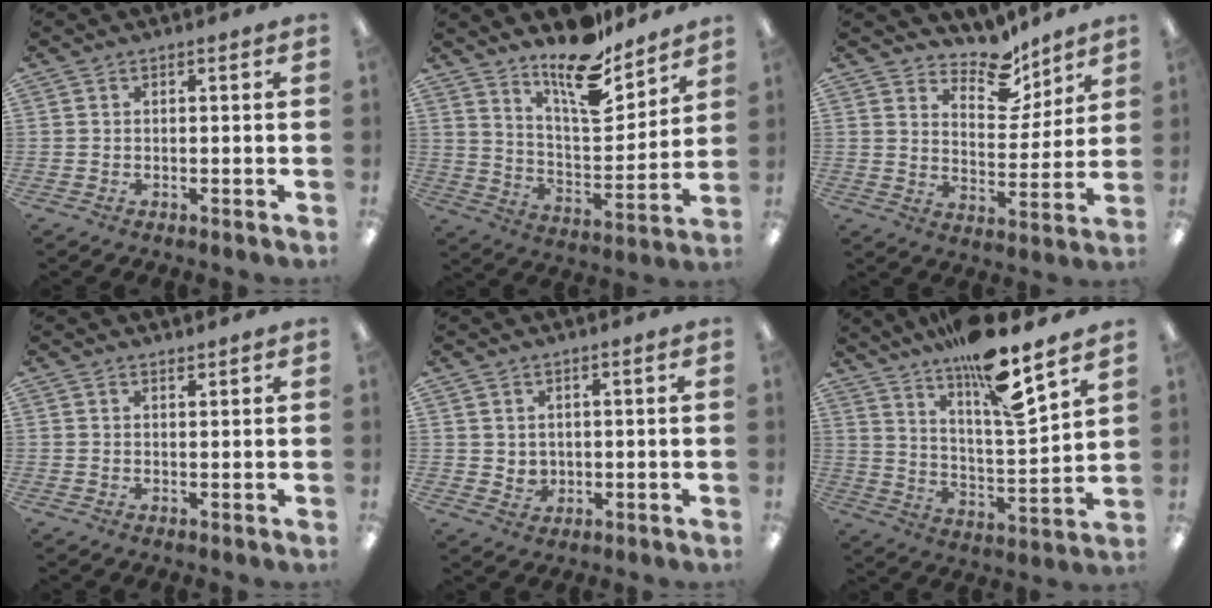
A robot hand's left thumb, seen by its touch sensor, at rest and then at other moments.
{"total": 15.5, "force": [12.0, 5.3, 8.4], "torque": [-0.133, -0.083, 0.205]}
{"total": 11.0, "force": [9.0, 5.1, 3.8], "torque": [-0.046, -0.069, 0.162]}
{"total": 1.2, "force": [1.1, 0.3, 0.4], "torque": [-0.008, -0.002, 0.021]}
{"total": 2.8, "force": [1.8, 2.1, 0.3], "torque": [-0.005, -0.009, 0.032]}
{"total": 15.4, "force": [12.2, 1.8, 9.2], "torque": [-0.164, -0.083, 0.199]}